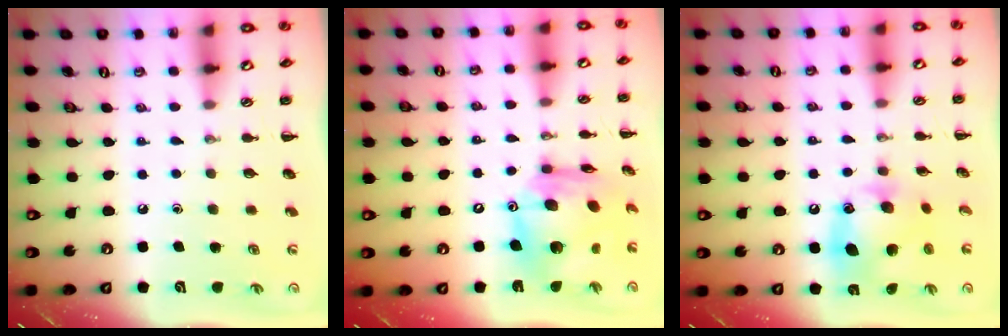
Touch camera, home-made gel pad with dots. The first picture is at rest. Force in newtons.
{"total": 14.5, "press": 13.7, "slide": 4.8}
{"total": 13.4, "press": 13.3, "slide": 1.8}